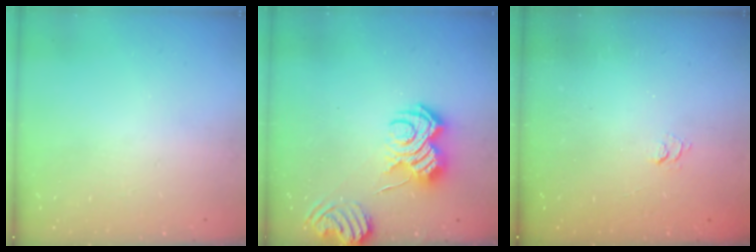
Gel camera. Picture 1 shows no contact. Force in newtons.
{"total": 8.5, "press": 8.5, "slide": 0.6}
{"total": 1.9, "press": 1.5, "slide": 1.3}